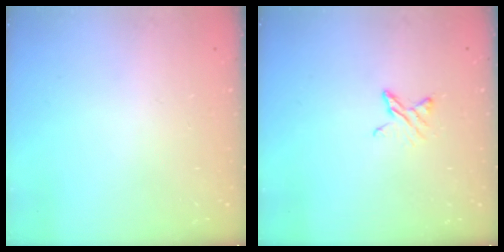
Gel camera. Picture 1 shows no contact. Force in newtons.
{"total": 4.3, "press": 4.2, "slide": 0.5}